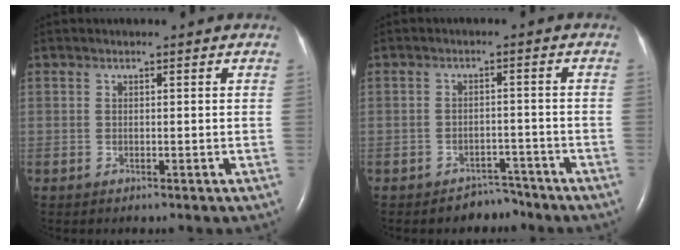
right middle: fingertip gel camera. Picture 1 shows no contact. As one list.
[{"total": 3.0, "force": [-2.7, 1.4, -0.2], "torque": [0.005, 0.006, -0.036]}]